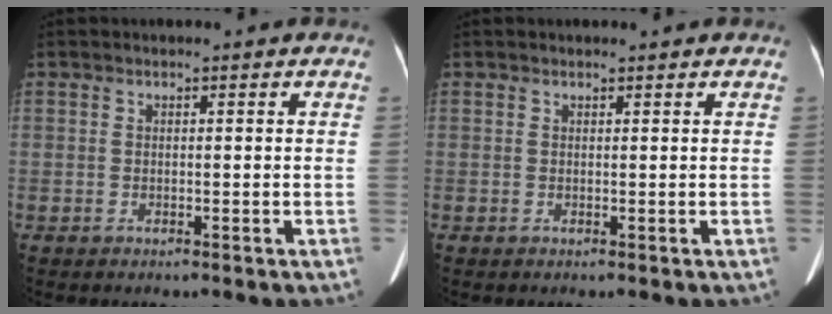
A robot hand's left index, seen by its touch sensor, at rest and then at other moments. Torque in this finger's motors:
{"motor_torque": [-0.18, 0.08, -0.02, -0.01]}